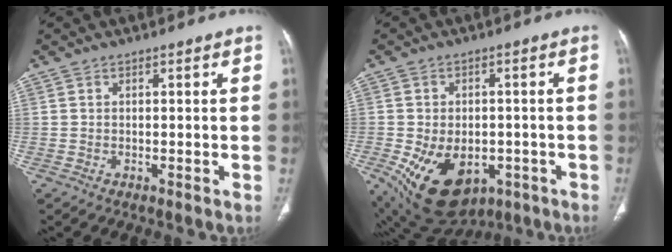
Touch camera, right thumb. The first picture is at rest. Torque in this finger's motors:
{"motor_torque": [-0.16, 0.90, 0.75, 0.55, 0.22]}